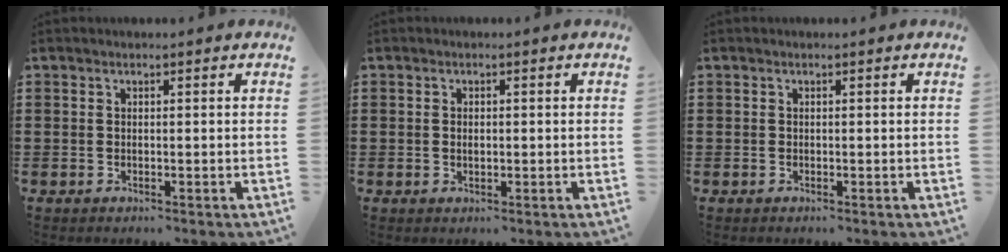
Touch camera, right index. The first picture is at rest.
{"total": 1.1, "force": [0.0, 0.6, 0.9], "torque": [-0.019, 0.003, -0.001]}
{"total": 0.0}